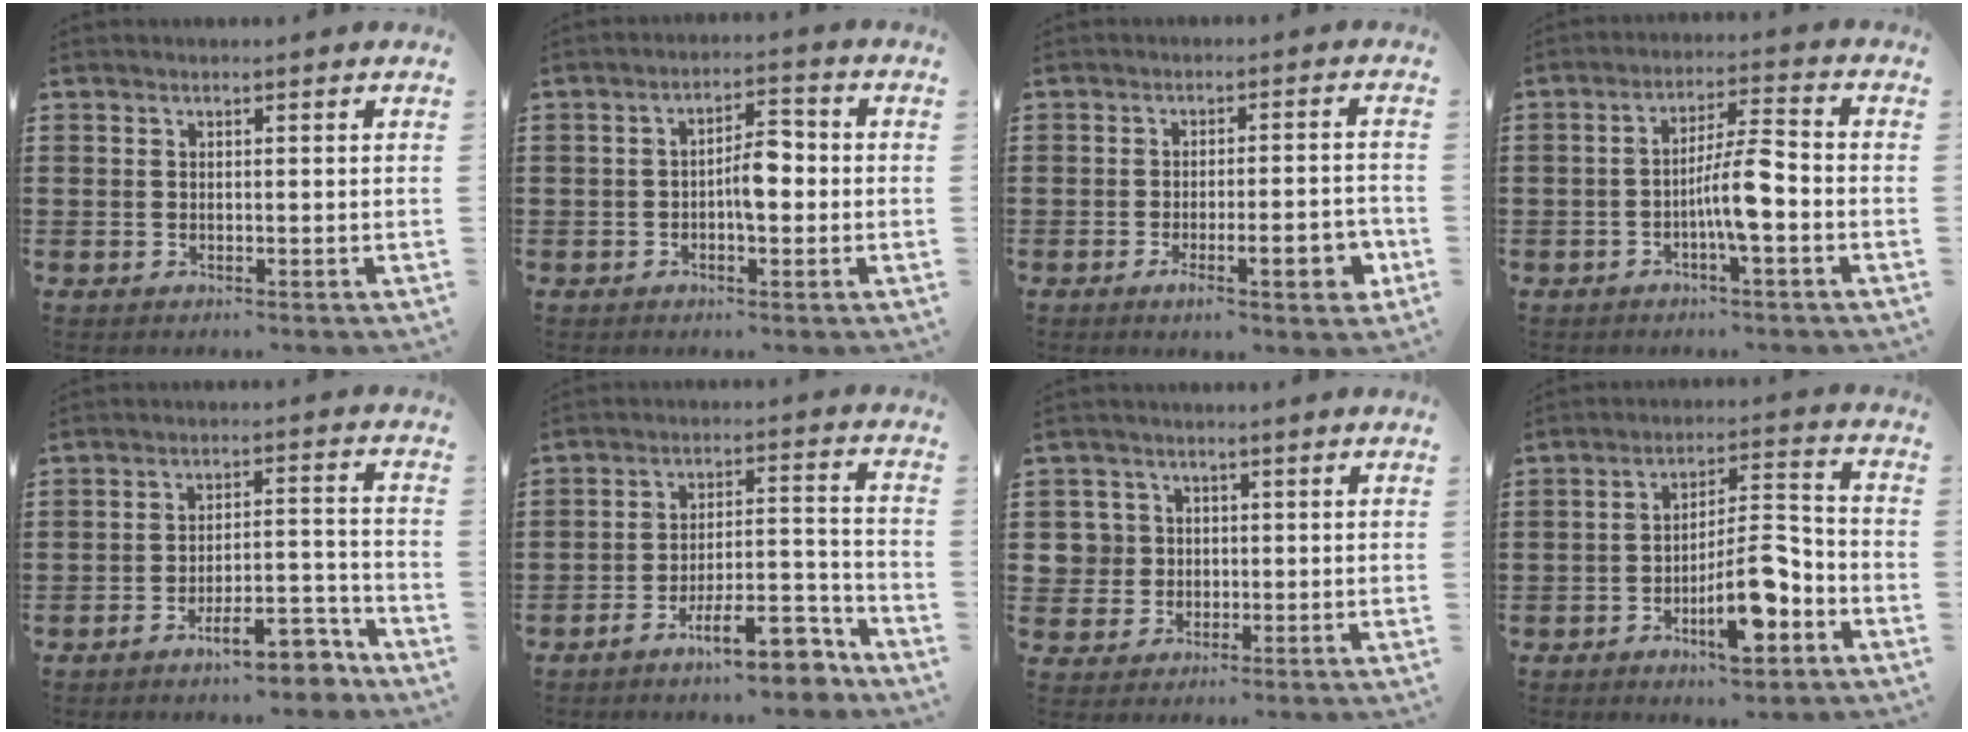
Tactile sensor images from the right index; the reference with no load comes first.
{"total": 5.0, "force": [-0.7, 1.9, 4.6], "torque": [-0.074, 0.006, -0.016]}
{"total": 7.4, "force": [-2.5, 1.7, 6.8], "torque": [-0.090, -0.010, -0.041]}
{"total": 6.9, "force": [-2.1, 1.1, 6.5], "torque": [-0.118, 0.005, -0.042]}
{"total": 9.2, "force": [-7.0, 2.0, 5.7], "torque": [-0.088, 0.015, -0.125]}
{"total": 11.7, "force": [-8.6, 2.5, 7.5], "torque": [-0.106, 0.034, -0.153]}
{"total": 4.0, "force": [0.4, 3.9, 0.7], "torque": [-0.041, 0.011, 0.004]}
{"total": 11.5, "force": [-5.5, 3.7, 9.3], "torque": [-0.161, 0.013, -0.094]}